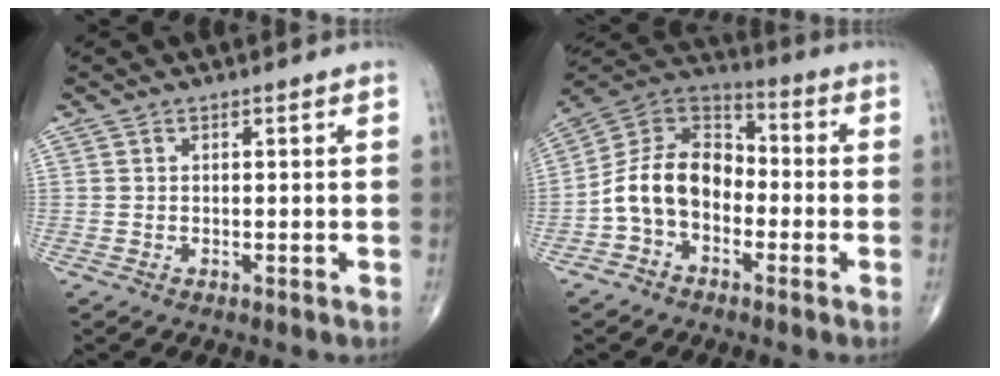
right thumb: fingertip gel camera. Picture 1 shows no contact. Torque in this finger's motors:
{"motor_torque": [0.22, 0.21, 0.70, -0.41, 0.31]}